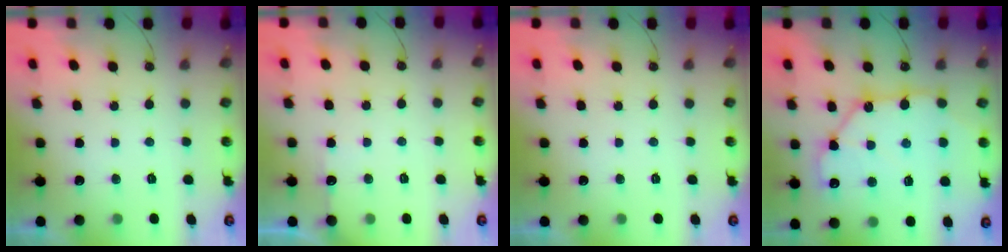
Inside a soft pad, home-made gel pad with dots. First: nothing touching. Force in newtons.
{"total": 4.5, "press": 4.5, "slide": 0.5}
{"total": 0.0}
{"total": 13.6, "press": 13.5, "slide": 1.6}